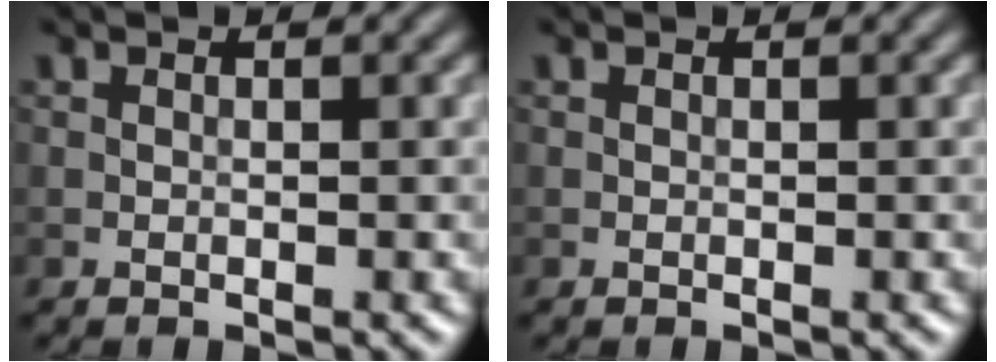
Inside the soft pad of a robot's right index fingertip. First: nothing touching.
{"total": 0.0}